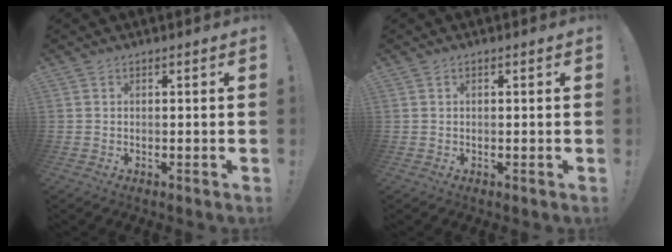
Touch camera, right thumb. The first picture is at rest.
{"total": 0.0}